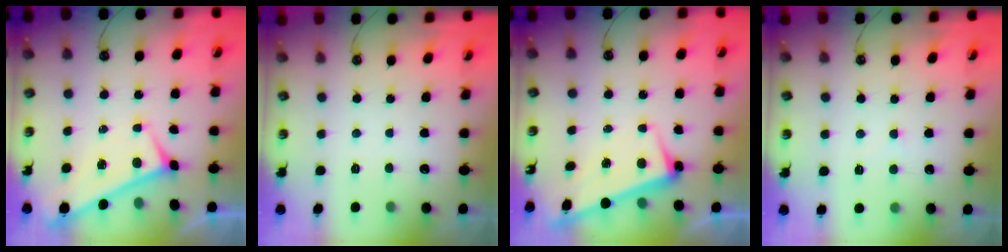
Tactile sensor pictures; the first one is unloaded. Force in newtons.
{"total": 0.0}
{"total": 2.5, "press": 2.4, "slide": 0.6}
{"total": 5.4, "press": 5.4, "slide": 0.4}